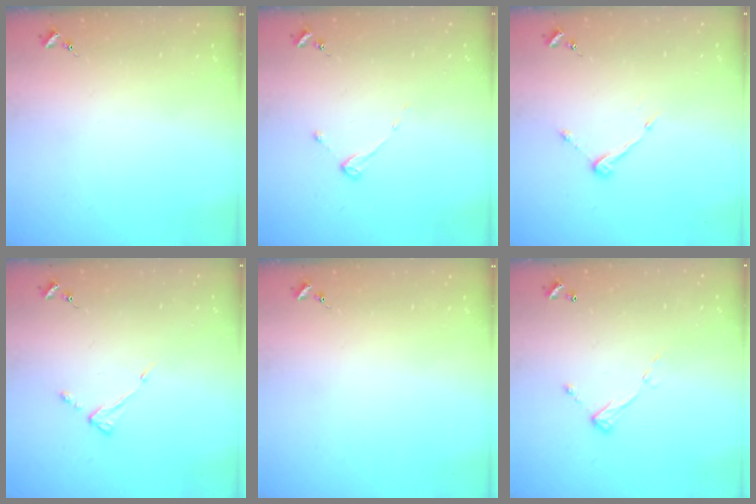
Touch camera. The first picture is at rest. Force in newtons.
{"total": 2.7, "press": 2.7, "slide": 0.3}
{"total": 6.5, "press": 6.5, "slide": 0.6}
{"total": 4.4, "press": 4.3, "slide": 0.7}
{"total": 0.0}
{"total": 6.3, "press": 6.3, "slide": 0.3}